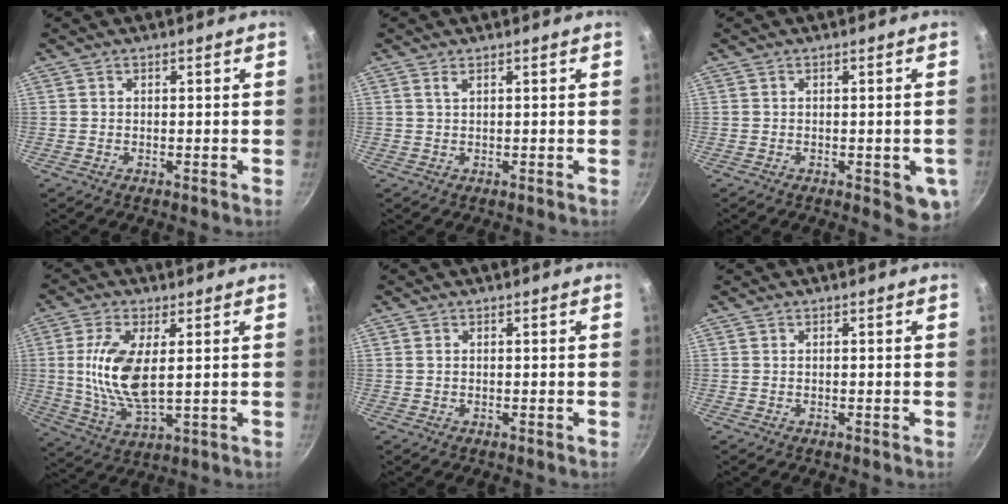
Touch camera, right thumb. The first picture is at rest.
{"total": 1.0, "force": [0.6, 0.4, 0.7], "torque": [-0.016, 0.003, 0.014]}
{"total": 5.5, "force": [-1.8, 2.2, 4.7], "torque": [-0.032, 0.000, -0.016]}
{"total": 12.4, "force": [1.5, 5.3, 11.1], "torque": [-0.233, -0.017, 0.037]}
{"total": 0.6, "force": [0.2, 0.4, 0.4], "torque": [-0.009, 0.002, 0.005]}
{"total": 0.0}